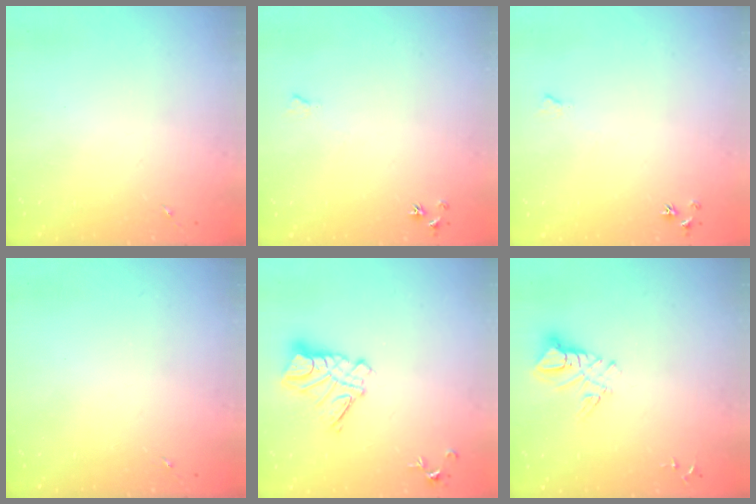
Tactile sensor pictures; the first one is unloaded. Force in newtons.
{"total": 4.7, "press": 4.7, "slide": 0.7}
{"total": 4.7, "press": 4.7, "slide": 0.7}
{"total": 0.0}
{"total": 11.1, "press": 11.0, "slide": 1.1}
{"total": 8.9, "press": 8.8, "slide": 0.9}